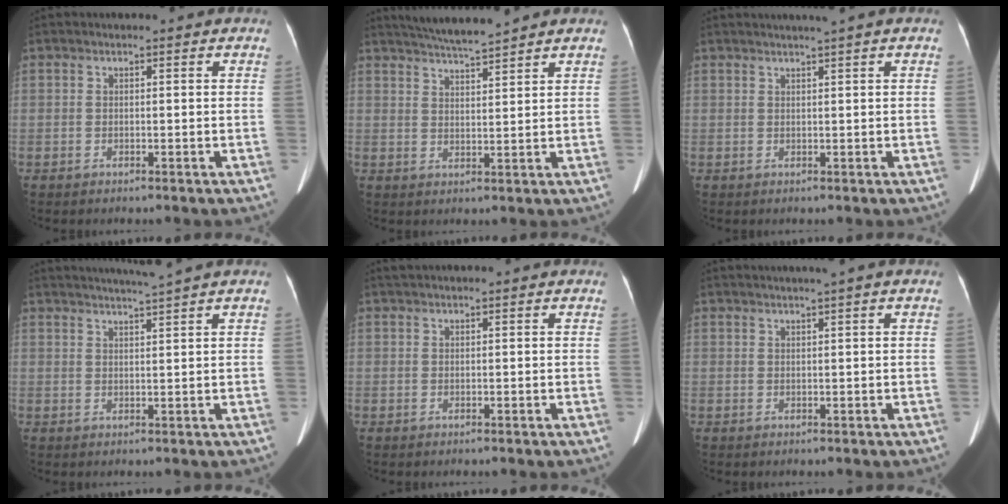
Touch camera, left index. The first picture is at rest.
{"total": 6.5, "force": [6.0, -0.8, 2.3], "torque": [-0.048, 0.010, 0.104]}
{"total": 2.6, "force": [2.0, -0.7, 1.5], "torque": [-0.017, 0.010, 0.033]}
{"total": 4.5, "force": [3.8, -1.8, 1.5], "torque": [-0.024, -0.002, 0.063]}
{"total": 1.6, "force": [1.4, -0.1, 0.8], "torque": [-0.012, 0.029, 0.028]}
{"total": 2.6, "force": [1.8, -0.6, 1.8], "torque": [-0.027, 0.014, 0.033]}